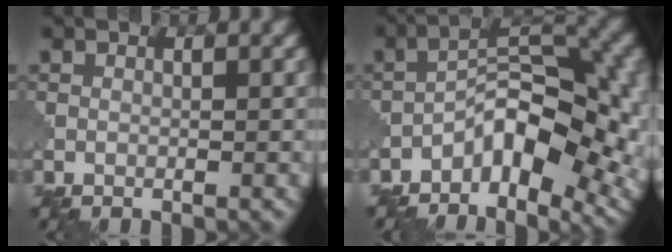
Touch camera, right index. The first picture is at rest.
{"total": 10.7, "force": [-4.4, 4.8, 8.5], "torque": [-0.118, 0.015, -0.081]}